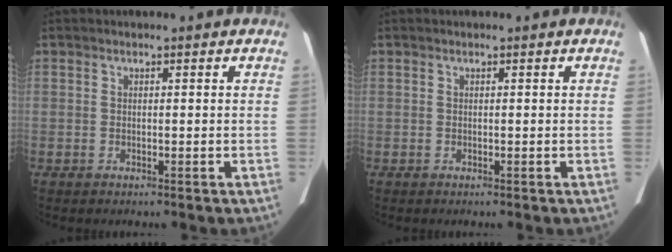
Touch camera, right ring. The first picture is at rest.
{"total": 0.0}